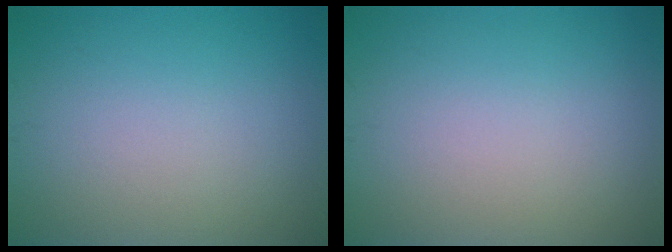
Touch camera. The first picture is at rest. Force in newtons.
{"total": 0.0}